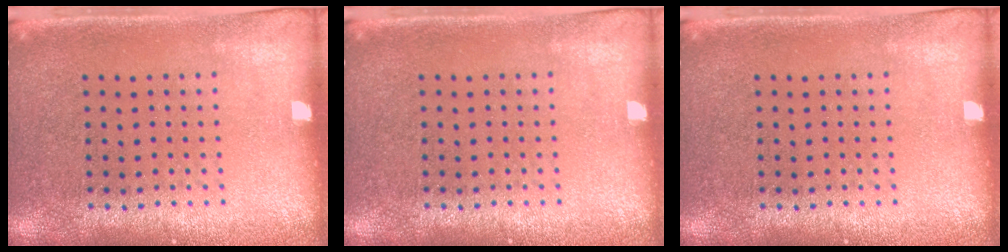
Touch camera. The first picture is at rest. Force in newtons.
{"total": 0.0}
{"total": 0.0}